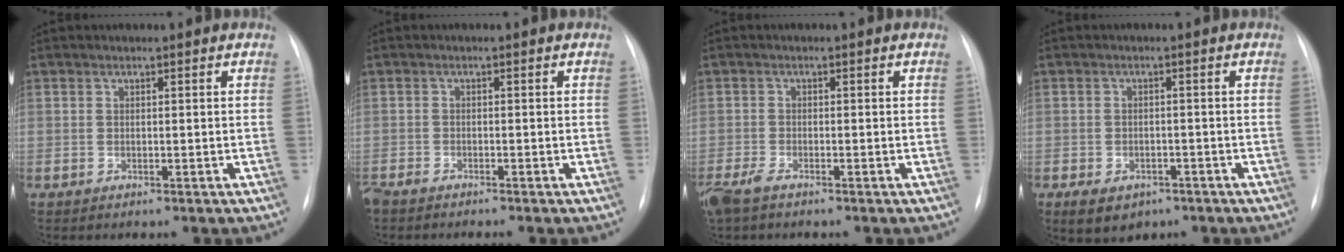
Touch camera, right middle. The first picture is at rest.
{"total": 2.9, "force": [-2.6, 0.4, 1.2], "torque": [-0.020, -0.007, -0.045]}
{"total": 4.1, "force": [-3.0, 1.2, 2.5], "torque": [-0.060, -0.010, -0.056]}
{"total": 5.4, "force": [-3.2, 3.5, 2.5], "torque": [-0.041, 0.001, -0.037]}